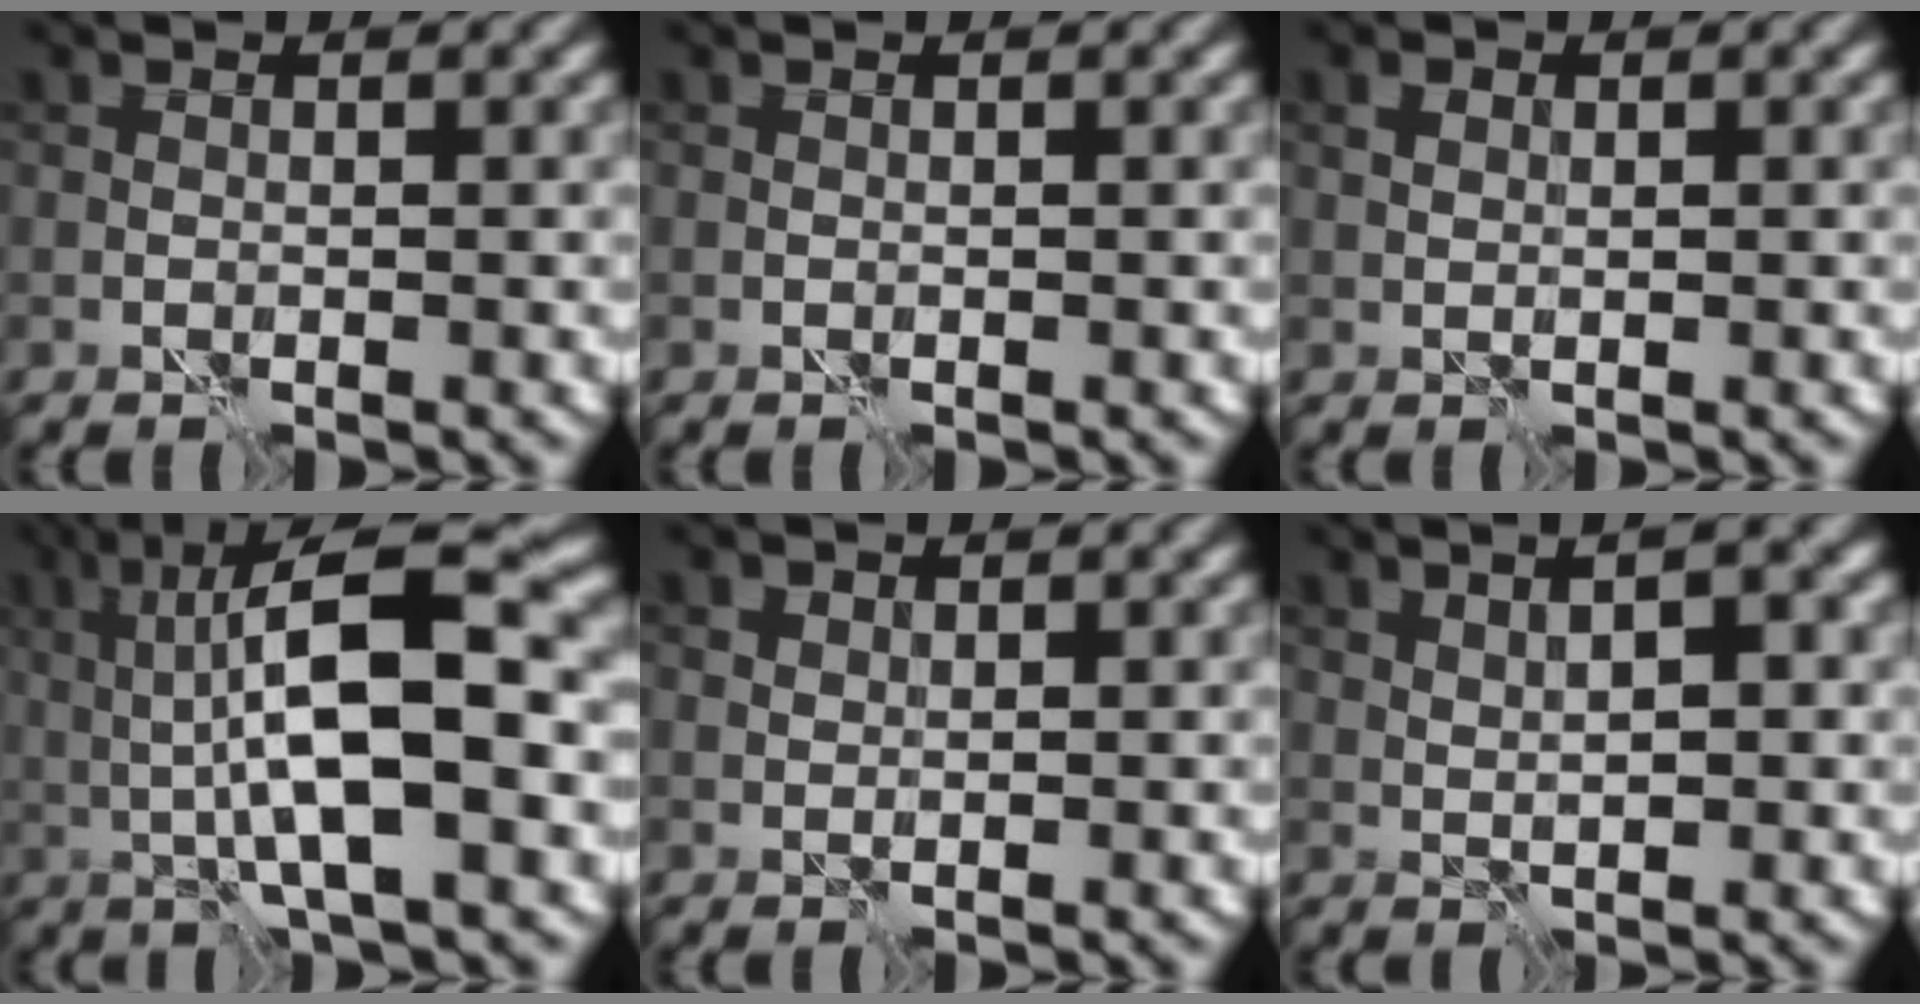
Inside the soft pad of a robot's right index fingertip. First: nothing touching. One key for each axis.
{"total": 0.0}
{"total": 1.0, "fx": 0.5, "fy": 0.7, "fz": 0.5, "tx": -0.009, "ty": 0.005, "tz": 0.008}
{"total": 10.9, "fx": 0.5, "fy": 3.2, "fz": 10.5, "tx": -0.179, "ty": 0.010, "tz": 0.004}
{"total": 0.8, "fx": 0.6, "fy": 0.5, "fz": 0.1, "tx": -0.002, "ty": 0.002, "tz": 0.009}
{"total": 4.3, "fx": 1.6, "fy": 1.8, "fz": 3.5, "tx": -0.049, "ty": 0.023, "tz": 0.012}